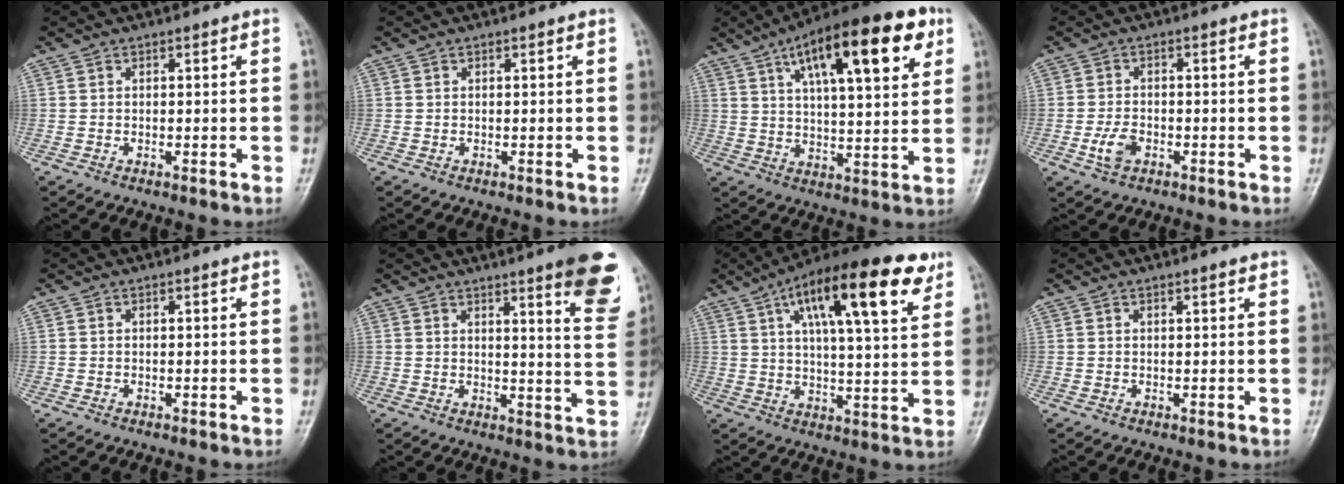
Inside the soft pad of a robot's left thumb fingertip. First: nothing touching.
{"total": 0.0}
{"total": 20.8, "force": [9.7, 6.9, 17.0], "torque": [-0.240, -0.008, 0.147]}
{"total": 3.9, "force": [-1.6, 2.5, 2.6], "torque": [-0.052, 0.007, -0.029]}
{"total": 0.0}
{"total": 13.1, "force": [7.9, 1.9, 10.3], "torque": [-0.107, -0.046, 0.092]}
{"total": 20.9, "force": [10.4, 6.4, 17.0], "torque": [-0.251, -0.012, 0.158]}
{"total": 0.9, "force": [0.7, 0.1, 0.6], "torque": [-0.007, -0.002, 0.010]}